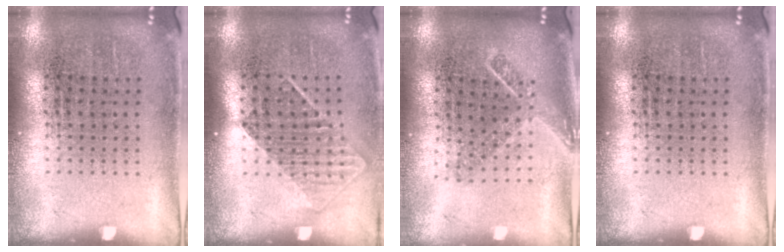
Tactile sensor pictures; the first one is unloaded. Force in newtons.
{"total": 1.4, "press": 1.1, "slide": 0.9}
{"total": 1.8, "press": 1.3, "slide": 1.2}
{"total": 0.0}